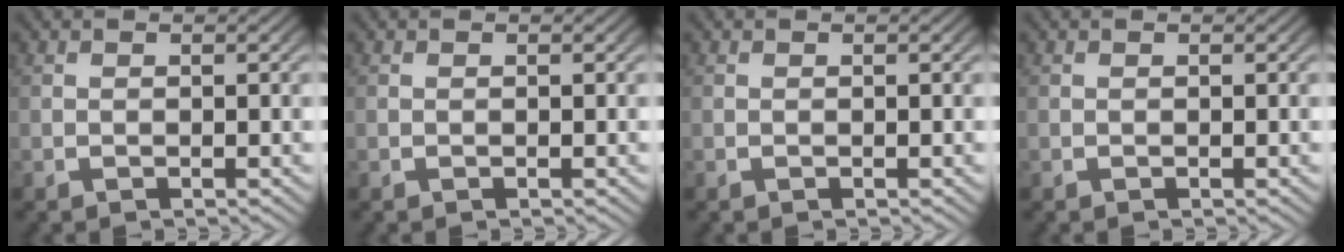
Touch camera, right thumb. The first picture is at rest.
{"total": 0.0}
{"total": 0.0}
{"total": 0.0}